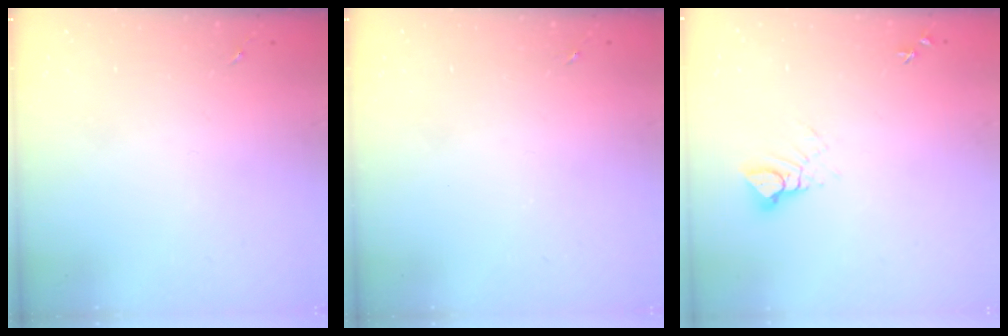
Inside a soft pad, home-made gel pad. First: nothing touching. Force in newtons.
{"total": 0.0}
{"total": 4.0, "press": 3.9, "slide": 0.4}